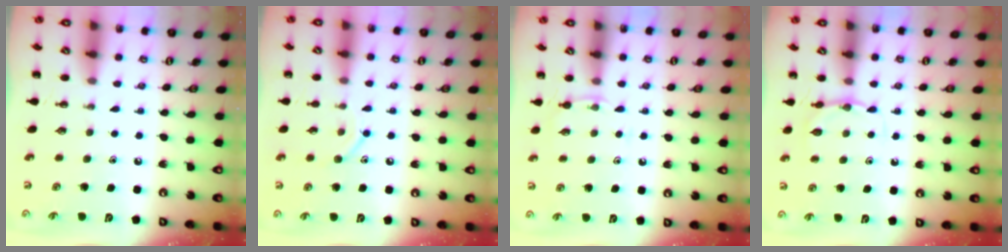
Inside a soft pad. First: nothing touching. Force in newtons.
{"total": 8.0, "press": 7.8, "slide": 1.4}
{"total": 4.8, "press": 4.5, "slide": 1.7}
{"total": 5.9, "press": 5.7, "slide": 1.7}